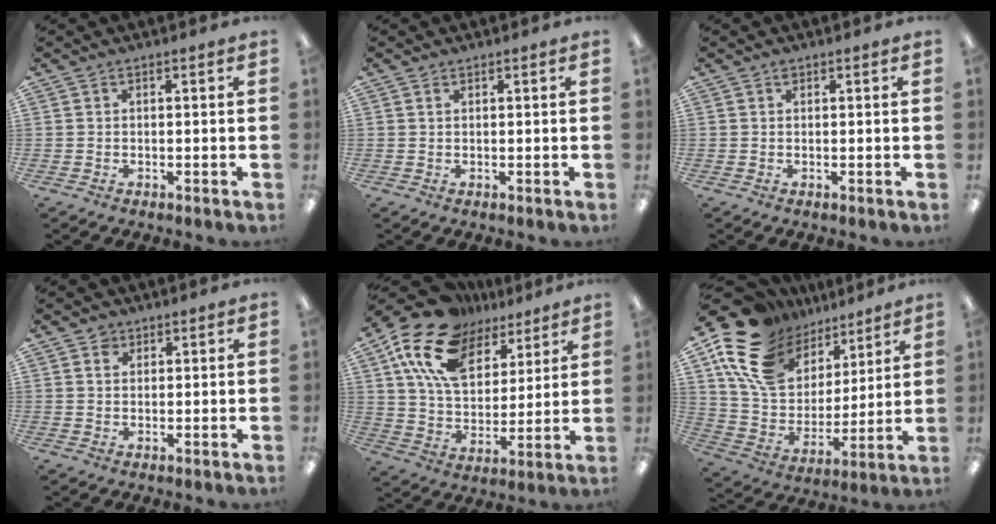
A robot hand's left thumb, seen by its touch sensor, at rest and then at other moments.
{"total": 0.6, "force": [0.4, 0.3, 0.4], "torque": [-0.008, 0.002, 0.007]}
{"total": 0.7, "force": [0.4, 0.4, 0.3], "torque": [-0.008, 0.001, 0.008]}
{"total": 2.1, "force": [1.3, 1.4, 0.6], "torque": [-0.007, -0.003, 0.023]}
{"total": 19.0, "force": [11.6, 11.0, 10.4], "torque": [-0.212, -0.047, 0.214]}
{"total": 19.9, "force": [12.5, 12.5, 9.1], "torque": [-0.184, -0.066, 0.234]}